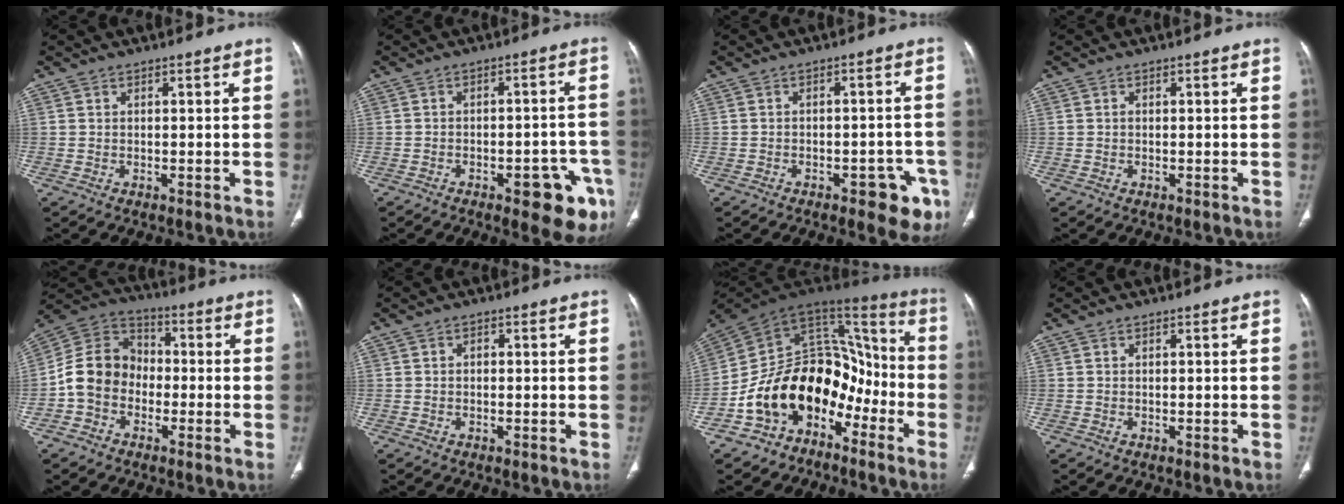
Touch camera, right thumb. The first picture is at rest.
{"total": 11.1, "force": [-5.4, 4.4, 8.6], "torque": [-0.077, 0.030, -0.062]}
{"total": 7.8, "force": [-4.0, 3.7, 5.6], "torque": [-0.040, 0.021, -0.045]}
{"total": 0.0}
{"total": 11.0, "force": [-2.5, 9.1, 5.7], "torque": [-0.092, 0.042, -0.061]}
{"total": 0.7, "force": [-0.1, 0.5, 0.4], "torque": [-0.001, 0.004, -0.005]}
{"total": 20.1, "force": [-9.4, 13.4, 11.7], "torque": [-0.144, 0.120, -0.165]}
{"total": 0.0}